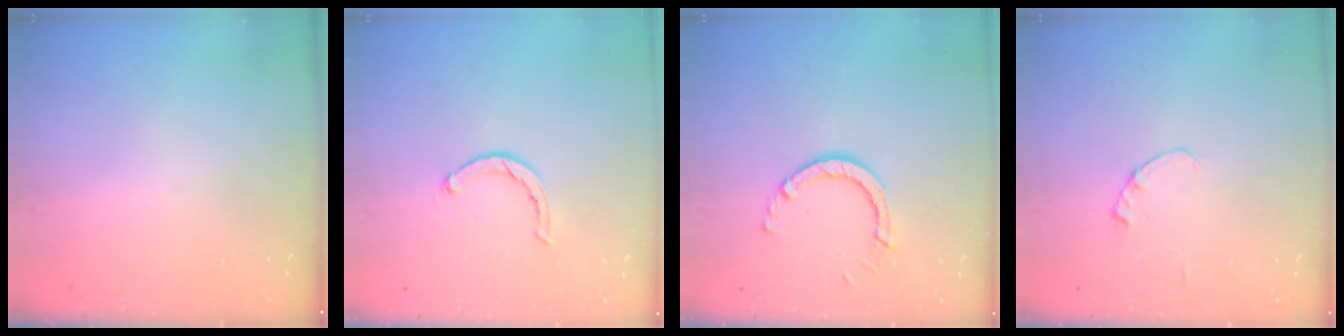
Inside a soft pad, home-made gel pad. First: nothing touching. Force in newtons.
{"total": 2.3, "press": 2.2, "slide": 0.5}
{"total": 5.1, "press": 5.1, "slide": 0.3}
{"total": 0.0}